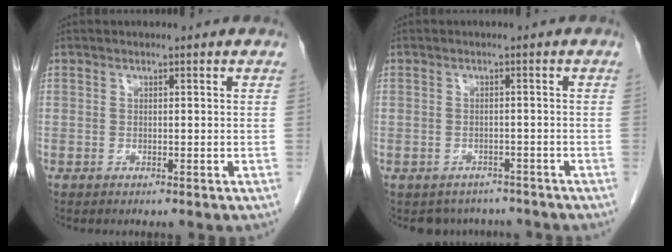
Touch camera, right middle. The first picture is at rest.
{"total": 5.0, "force": [-4.3, 2.4, 0.0], "torque": [0.007, 0.008, -0.053]}